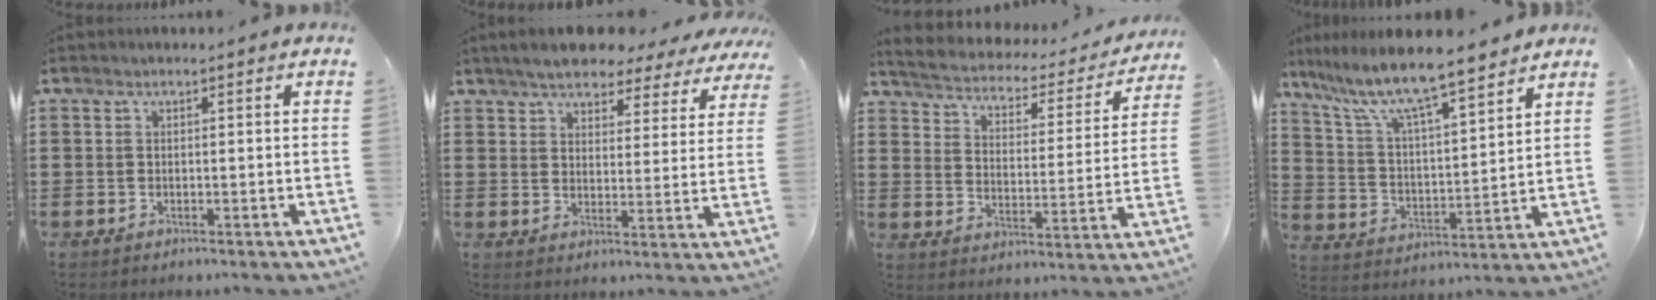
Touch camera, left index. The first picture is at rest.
{"total": 5.2, "force": [5.0, 1.0, 1.2], "torque": [-0.049, -0.020, 0.087]}
{"total": 2.3, "force": [2.1, 0.7, 0.6], "torque": [-0.029, -0.022, 0.025]}
{"total": 9.2, "force": [7.9, 0.8, 4.7], "torque": [-0.123, -0.047, 0.132]}